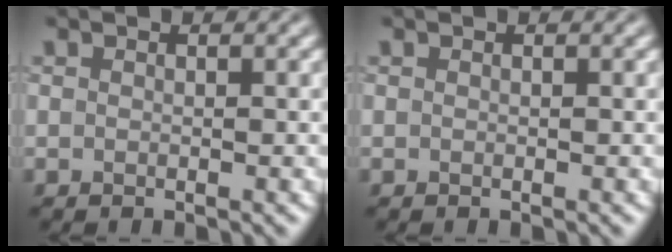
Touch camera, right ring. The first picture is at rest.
{"total": 0.0}